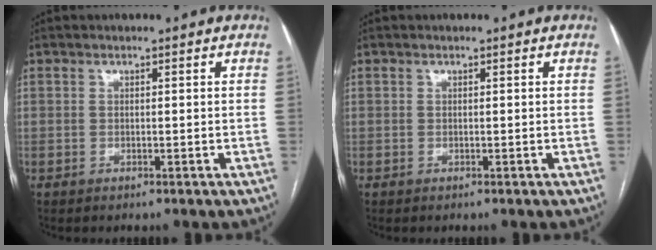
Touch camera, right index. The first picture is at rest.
{"total": 0.0}